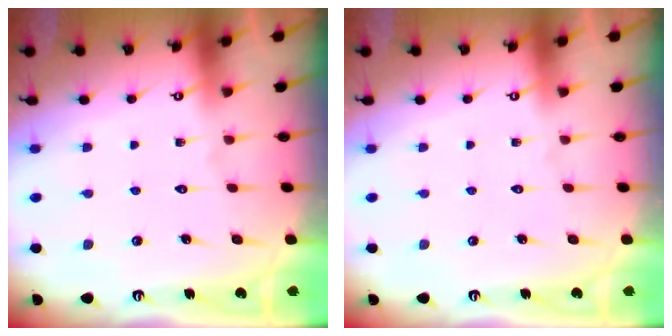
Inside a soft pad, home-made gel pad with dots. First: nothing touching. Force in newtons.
{"total": 0.0}